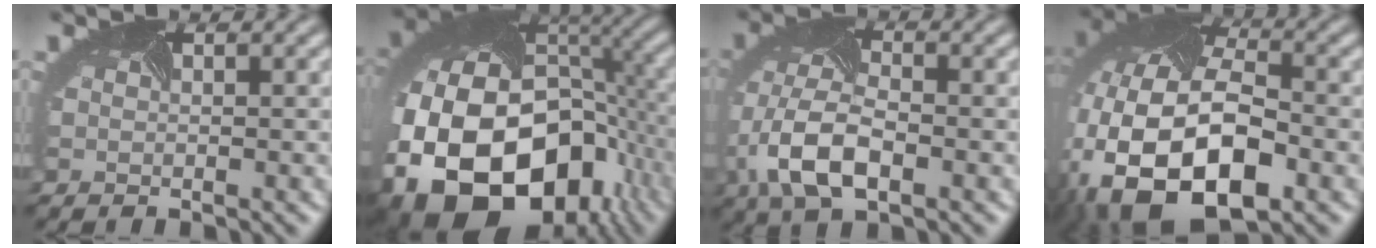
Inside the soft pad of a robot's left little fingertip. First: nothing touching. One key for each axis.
{"total": 20.7, "fx": -8.1, "fy": 14.0, "fz": 12.8, "tx": -0.256, "ty": -0.043, "tz": -0.110}
{"total": 7.0, "fx": -2.4, "fy": 3.8, "fz": 5.4, "tx": -0.132, "ty": -0.010, "tz": -0.051}
{"total": 17.4, "fx": -5.1, "fy": 10.8, "fz": 12.7, "tx": -0.260, "ty": -0.028, "tz": -0.079}